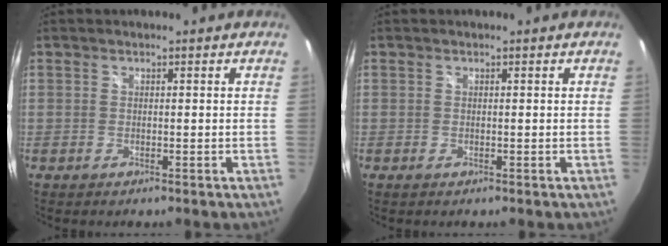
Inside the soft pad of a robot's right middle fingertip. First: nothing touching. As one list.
[{"total": 0.0}]